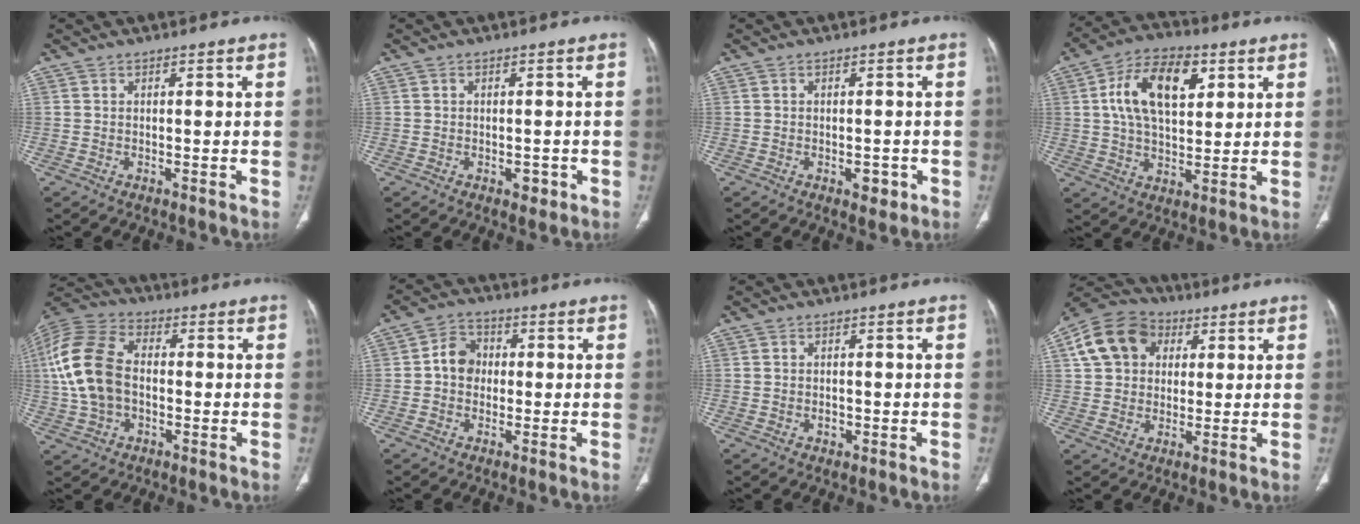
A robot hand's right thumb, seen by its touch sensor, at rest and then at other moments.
{"total": 2.0, "force": [-0.7, 1.4, 1.3], "torque": [-0.007, 0.002, -0.005]}
{"total": 2.8, "force": [-1.0, 1.7, 1.9], "torque": [-0.011, 0.003, -0.008]}
{"total": 14.8, "force": [4.5, 8.3, 11.4], "torque": [-0.183, 0.002, 0.076]}
{"total": 16.0, "force": [-0.2, 10.7, 11.9], "torque": [-0.251, 0.027, -0.006]}
{"total": 5.9, "force": [0.0, 5.0, 3.1], "torque": [-0.035, 0.017, -0.010]}
{"total": 1.6, "force": [-0.4, 1.3, 0.9], "torque": [-0.010, 0.003, -0.003]}
{"total": 13.1, "force": [4.0, 10.4, 6.9], "torque": [-0.113, 0.011, 0.060]}